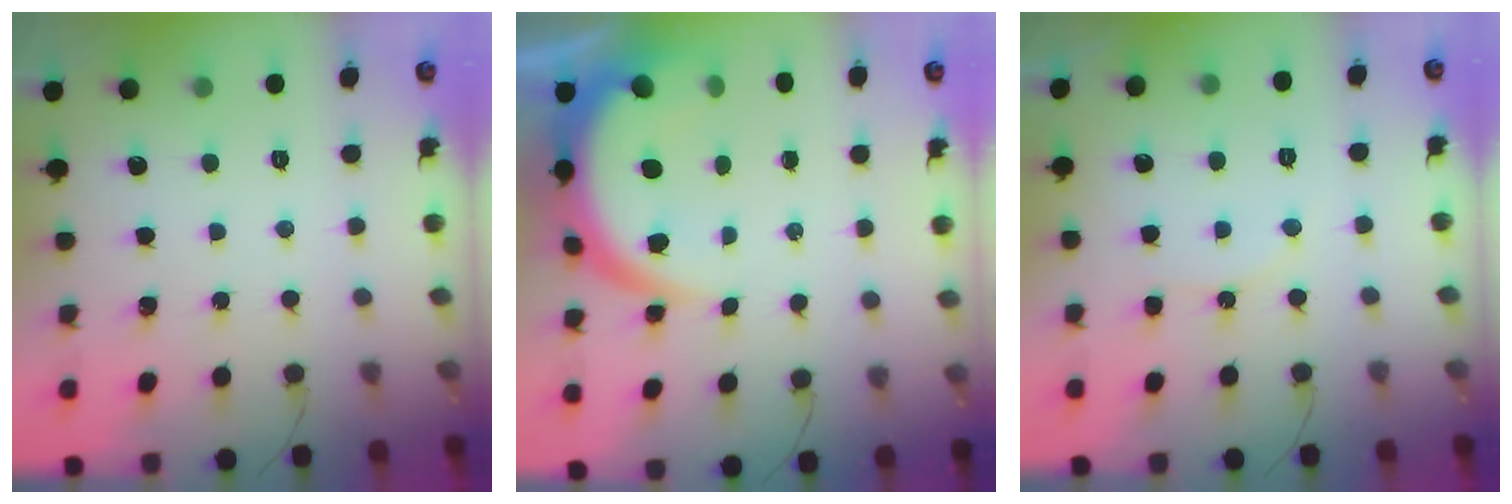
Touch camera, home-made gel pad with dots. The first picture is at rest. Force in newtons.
{"total": 8.8, "press": 8.7, "slide": 0.8}
{"total": 6.2, "press": 6.2, "slide": 0.7}